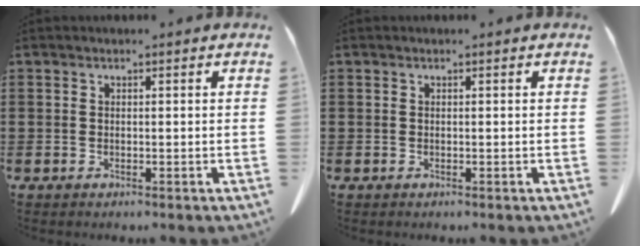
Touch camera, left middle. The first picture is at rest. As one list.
[{"total": 0.0}]